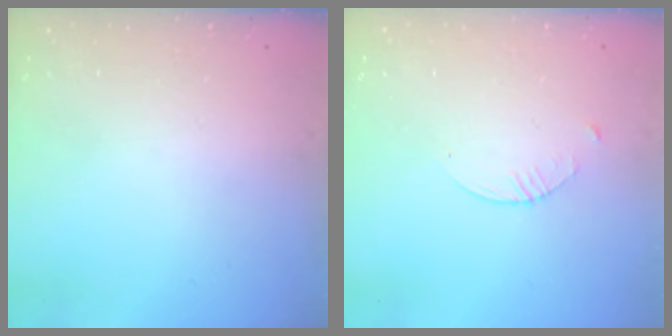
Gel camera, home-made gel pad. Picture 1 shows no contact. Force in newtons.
{"total": 1.5, "press": 1.5, "slide": 0.2}